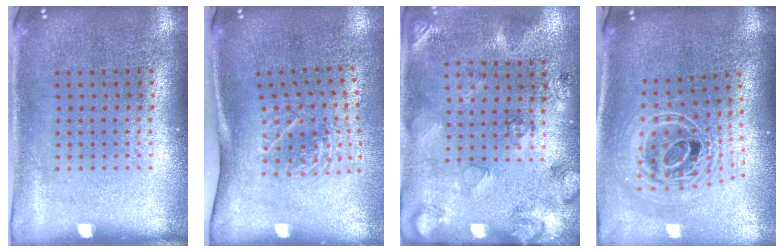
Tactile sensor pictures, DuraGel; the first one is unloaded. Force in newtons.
{"total": 1.9, "press": 1.3, "slide": 1.4}
{"total": 2.6, "press": 1.7, "slide": 2.0}
{"total": 2.6, "press": 1.9, "slide": 1.8}